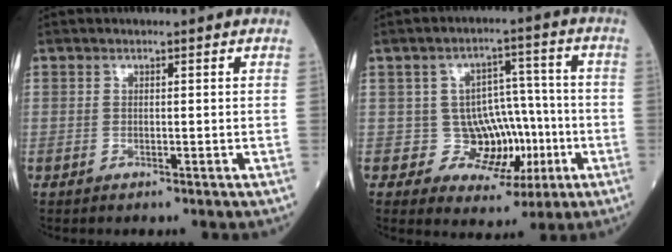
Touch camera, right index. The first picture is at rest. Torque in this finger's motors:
{"motor_torque": [0.27, -0.14, 0.07, 0.00]}